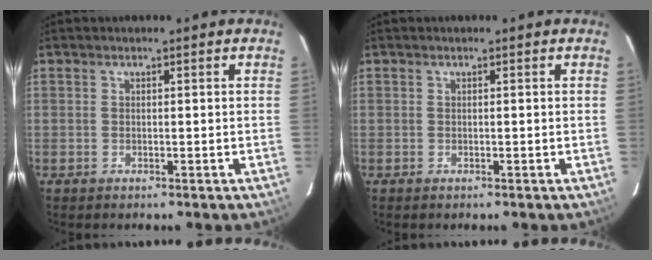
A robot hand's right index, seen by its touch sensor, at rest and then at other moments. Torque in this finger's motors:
{"motor_torque": [0.04, -0.04, -0.03, 0.00]}